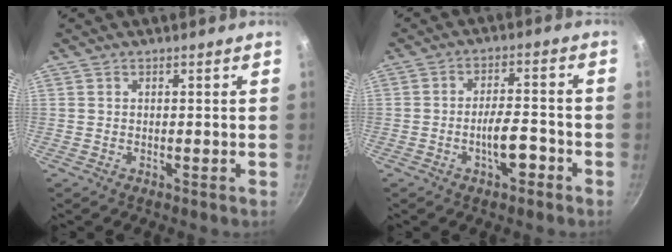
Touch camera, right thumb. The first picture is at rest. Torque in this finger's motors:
{"motor_torque": [3.05, 1.97, 1.43, -1.34, 0.51]}